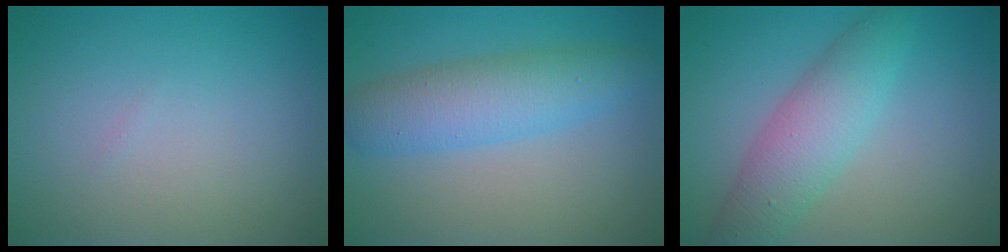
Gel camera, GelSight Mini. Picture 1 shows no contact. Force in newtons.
{"total": 5.1, "press": 5.0, "slide": 0.2}
{"total": 4.9, "press": 4.9, "slide": 0.2}